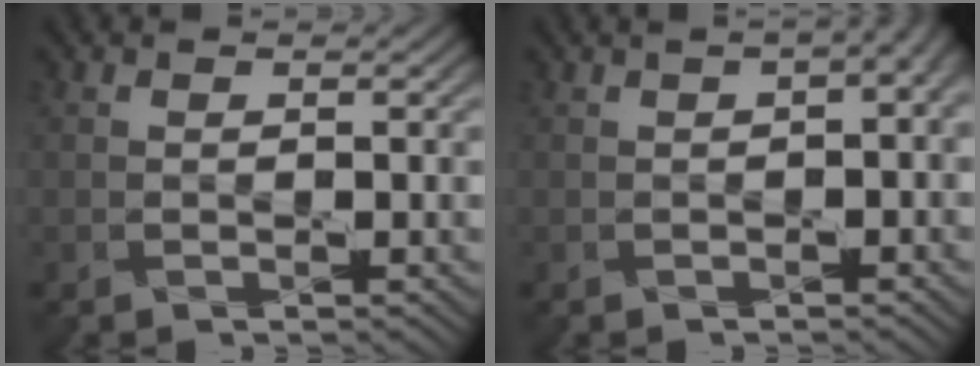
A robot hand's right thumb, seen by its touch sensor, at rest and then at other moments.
{"total": 6.2, "force": [1.7, 2.6, 5.3], "torque": [-0.067, 0.013, 0.016]}